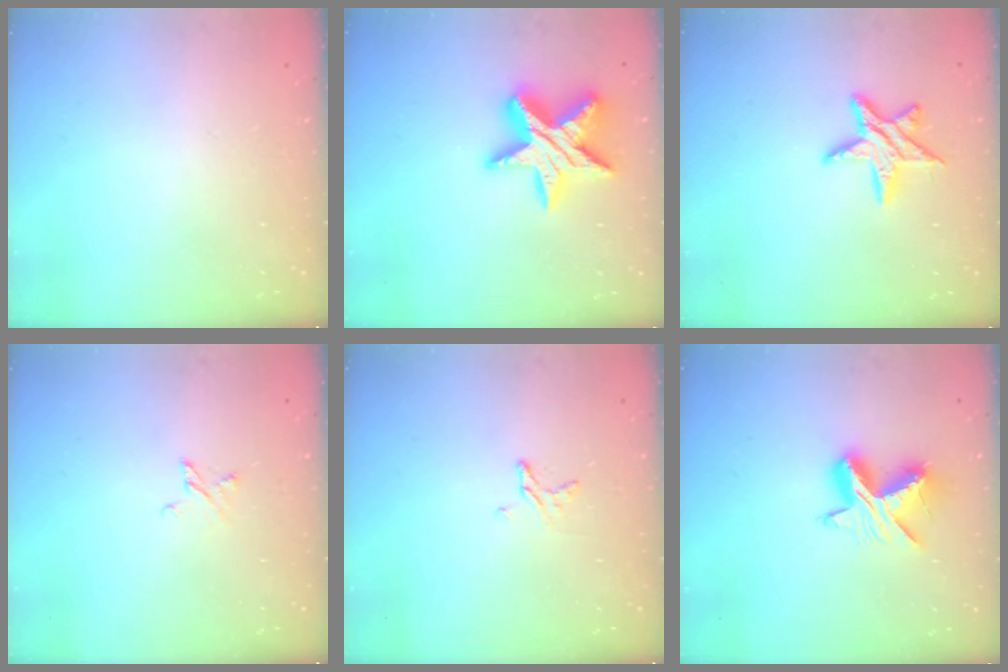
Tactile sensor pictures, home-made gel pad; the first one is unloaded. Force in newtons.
{"total": 17.3, "press": 17.2, "slide": 1.5}
{"total": 10.6, "press": 10.6, "slide": 0.5}
{"total": 3.5, "press": 3.5, "slide": 0.3}
{"total": 4.6, "press": 4.6, "slide": 0.4}
{"total": 11.3, "press": 11.3, "slide": 0.5}